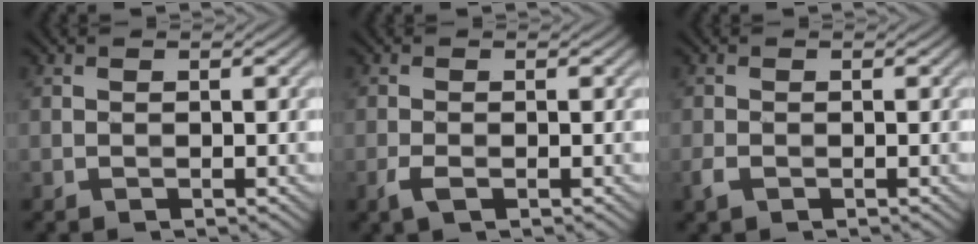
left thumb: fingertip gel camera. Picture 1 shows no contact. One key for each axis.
{"total": 1.6, "fx": -0.9, "fy": 0.5, "fz": 1.3, "tx": -0.032, "ty": -0.001, "tz": -0.019}
{"total": 1.4, "fx": -0.8, "fy": 0.8, "fz": 0.9, "tx": -0.025, "ty": -0.002, "tz": -0.018}